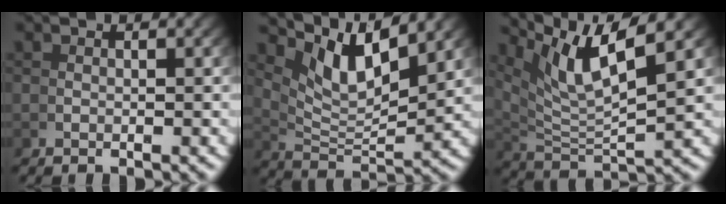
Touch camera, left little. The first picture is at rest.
{"total": 8.5, "force": [4.8, 3.2, 6.2], "torque": [-0.098, 0.005, 0.088]}
{"total": 8.5, "force": [4.7, 3.0, 6.4], "torque": [-0.122, 0.009, 0.085]}